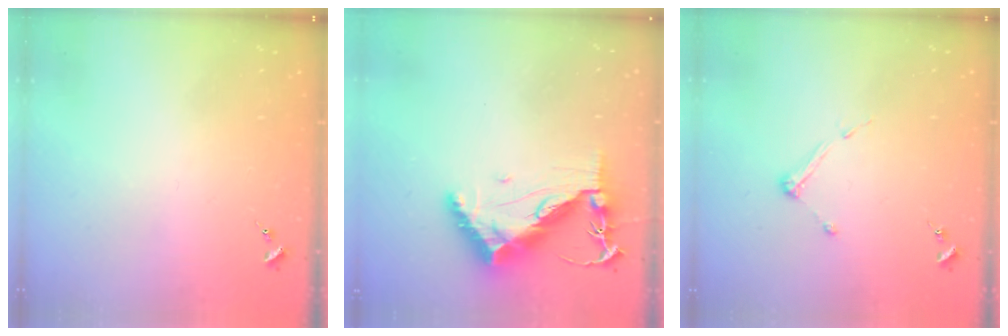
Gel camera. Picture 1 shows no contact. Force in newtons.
{"total": 12.4, "press": 12.3, "slide": 1.4}
{"total": 4.4, "press": 4.3, "slide": 0.5}